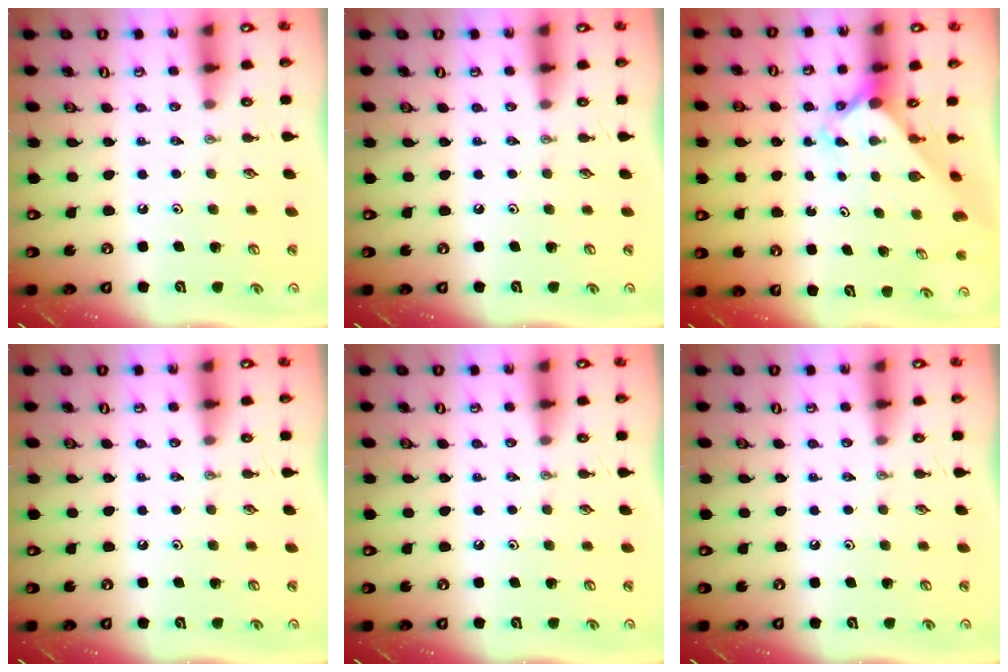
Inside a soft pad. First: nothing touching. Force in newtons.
{"total": 0.0}
{"total": 2.6, "press": 2.6, "slide": 0.3}
{"total": 0.0}
{"total": 0.0}
{"total": 0.0}